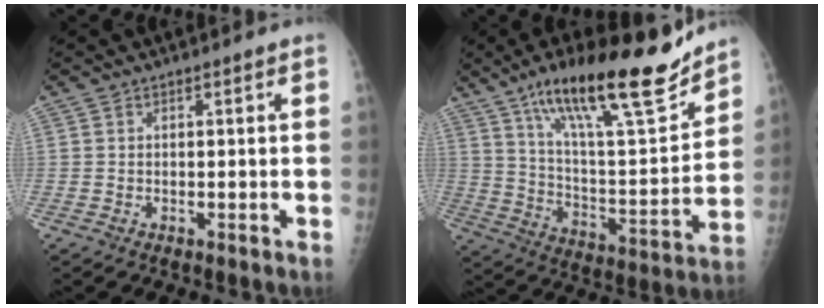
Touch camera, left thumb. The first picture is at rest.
{"total": 24.4, "force": [16.9, 5.8, 16.7], "torque": [-0.244, -0.068, 0.283]}